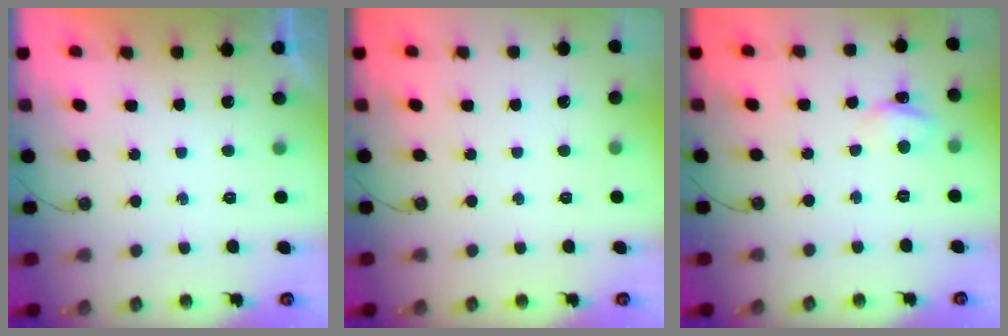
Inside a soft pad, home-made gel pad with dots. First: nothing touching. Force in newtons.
{"total": 0.0}
{"total": 4.0, "press": 3.9, "slide": 0.5}